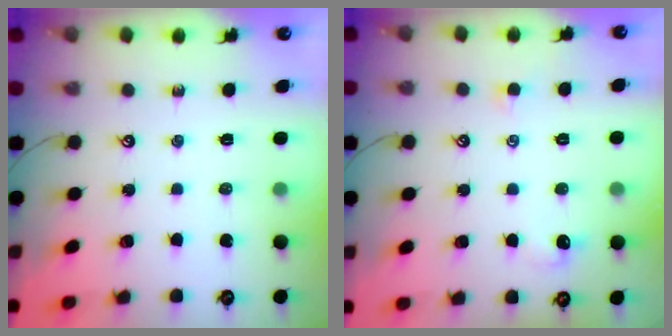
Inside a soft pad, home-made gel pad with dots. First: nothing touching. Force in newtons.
{"total": 0.8, "press": 0.3, "slide": 0.7}